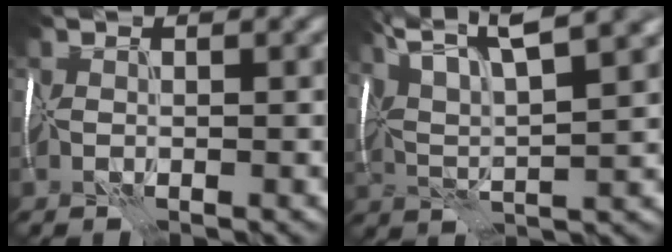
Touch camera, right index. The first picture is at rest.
{"total": 10.4, "force": [7.0, 2.6, 7.2], "torque": [-0.125, 0.038, 0.094]}